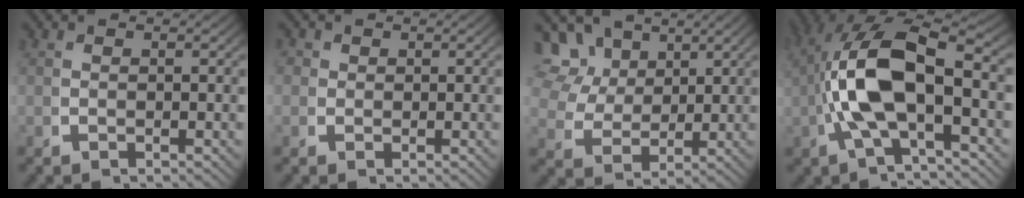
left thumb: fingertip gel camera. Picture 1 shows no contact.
{"total": 1.1, "force": [0.2, 1.1, 0.0], "torque": [-0.004, -0.008, 0.000]}
{"total": 7.6, "force": [2.9, 6.2, 3.3], "torque": [-0.086, -0.021, 0.055]}
{"total": 12.2, "force": [0.3, 6.8, 10.1], "torque": [-0.207, -0.021, 0.013]}